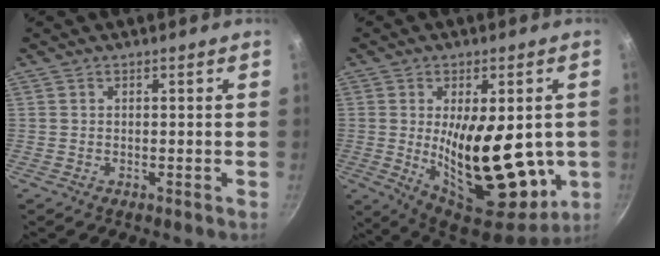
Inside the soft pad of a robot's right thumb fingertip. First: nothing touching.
{"total": 22.3, "force": [-1.3, 10.6, 19.6], "torque": [-0.274, -0.029, -0.001]}